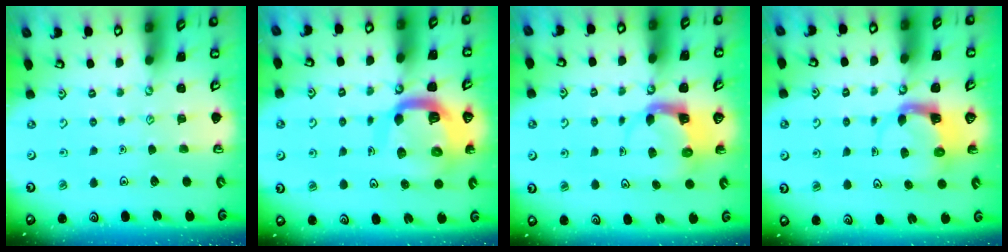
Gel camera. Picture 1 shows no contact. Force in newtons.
{"total": 12.3, "press": 12.3, "slide": 1.1}
{"total": 4.2, "press": 4.2, "slide": 0.2}
{"total": 3.9, "press": 3.8, "slide": 0.6}